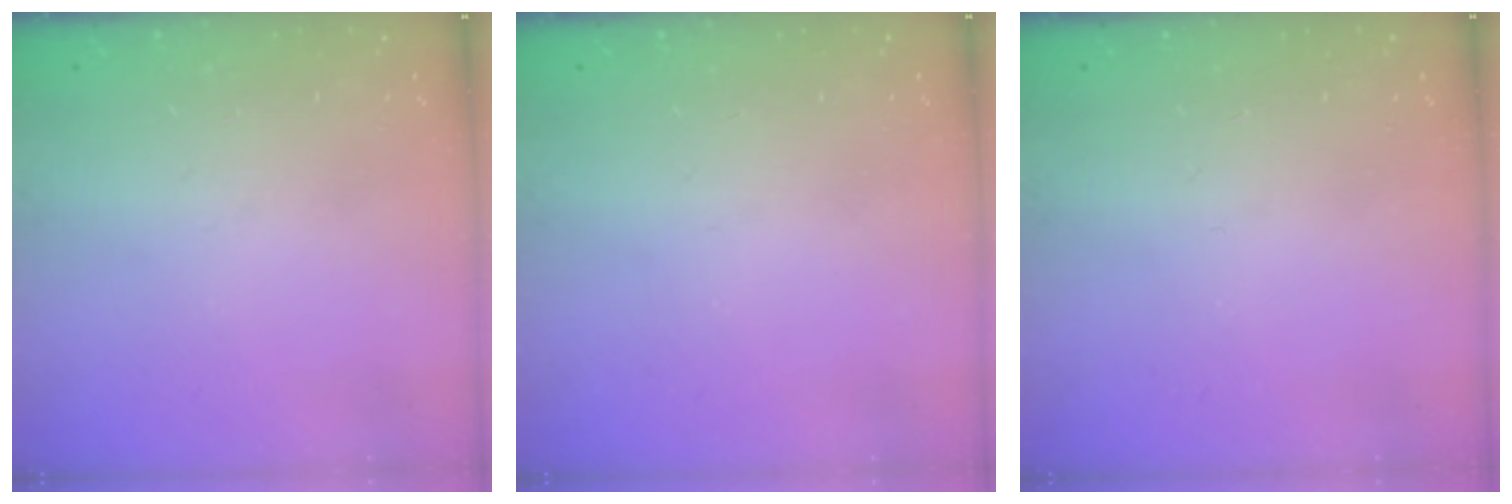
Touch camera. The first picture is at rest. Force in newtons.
{"total": 0.0}
{"total": 0.0}